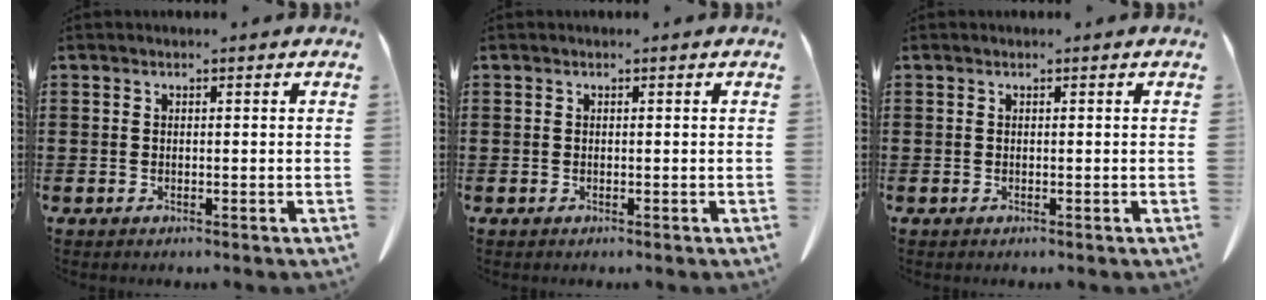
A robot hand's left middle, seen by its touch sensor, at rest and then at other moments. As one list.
[{"total": 0.0}, {"total": 0.0}]